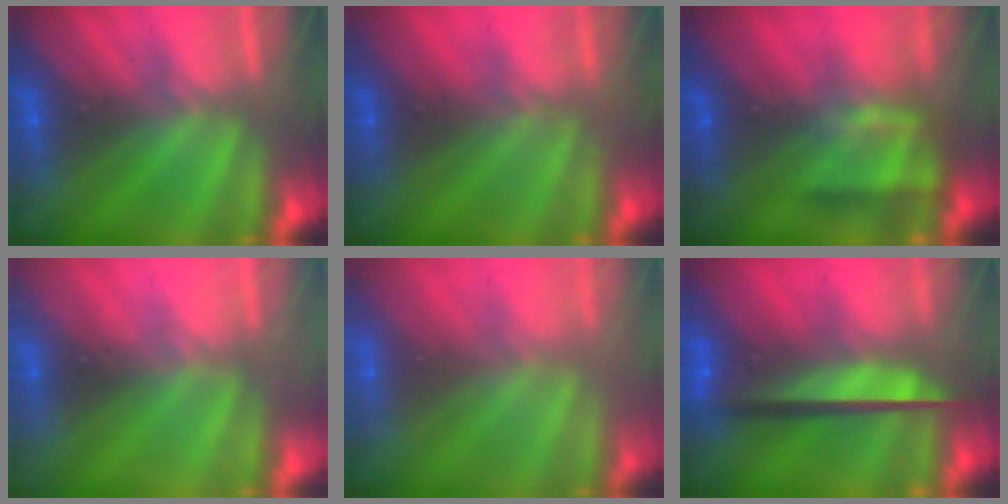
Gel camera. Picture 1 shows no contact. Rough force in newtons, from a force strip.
{"total": 4.7}
{"total": 7.0}
{"total": 1.8}
{"total": 5.6}
{"total": 8.7}